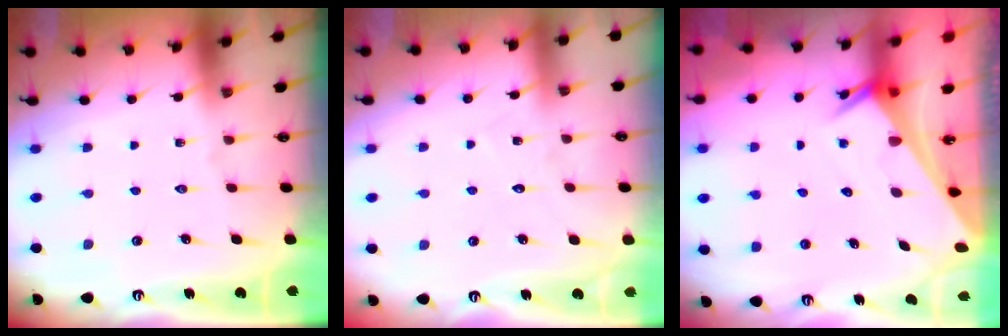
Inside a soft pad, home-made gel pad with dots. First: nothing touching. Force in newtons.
{"total": 3.7, "press": 3.7, "slide": 0.4}
{"total": 2.6, "press": 2.6, "slide": 0.1}